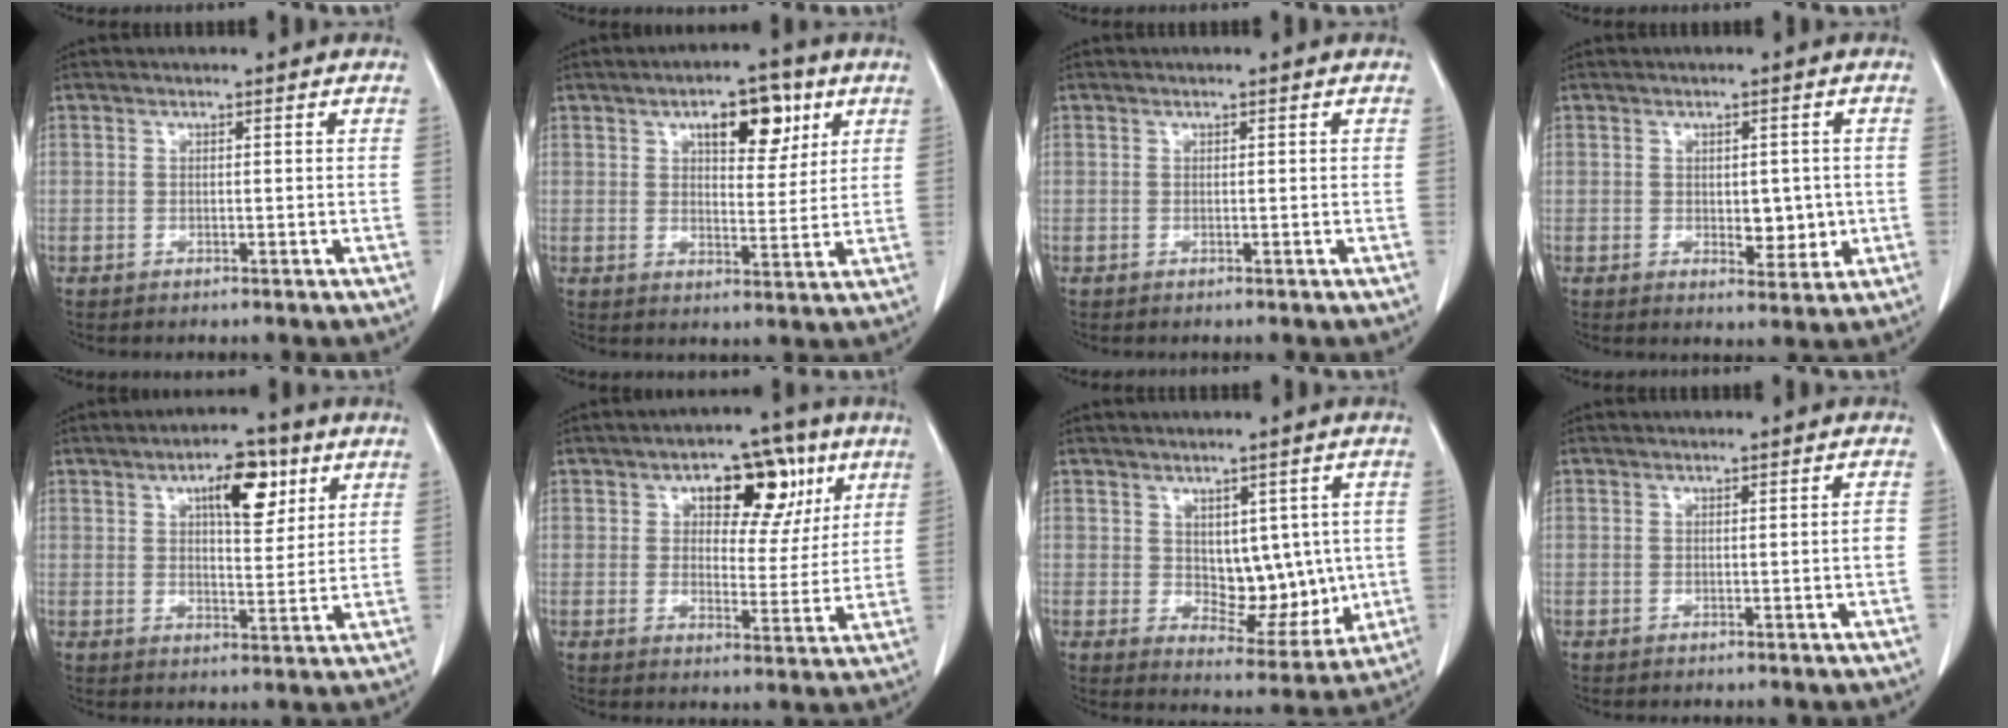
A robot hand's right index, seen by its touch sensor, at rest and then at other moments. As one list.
[{"total": 8.4, "force": [4.1, 3.5, 6.4], "torque": [-0.089, 0.008, 0.062]}, {"total": 0.0}, {"total": 4.4, "force": [-0.2, 2.5, 3.7], "torque": [-0.039, -0.003, 0.008]}, {"total": 8.4, "force": [4.0, 3.1, 6.7], "torque": [-0.103, 0.008, 0.061]}, {"total": 10.8, "force": [4.8, 5.8, 7.8], "torque": [-0.092, 0.023, 0.069]}, {"total": 8.6, "force": [0.8, 5.1, 6.9], "torque": [-0.078, 0.001, 0.034]}, {"total": 1.1, "force": [-0.2, -0.1, 1.1], "torque": [-0.016, -0.001, 0.001]}]